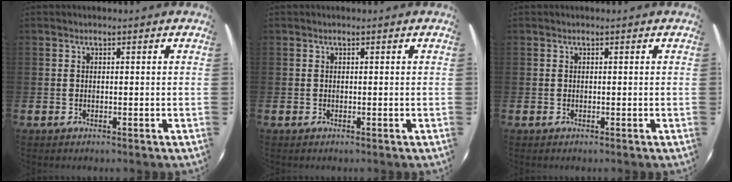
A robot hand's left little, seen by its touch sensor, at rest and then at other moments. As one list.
[{"total": 0.0}, {"total": 0.0}]